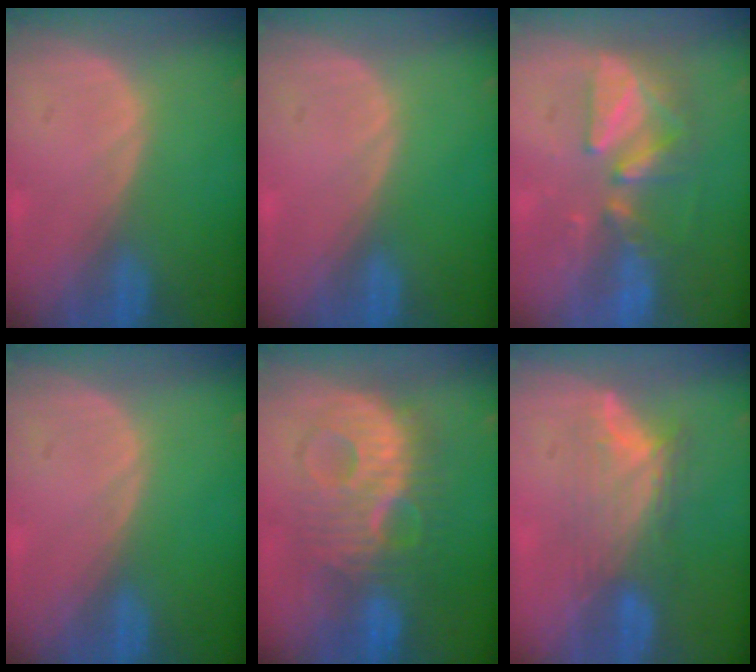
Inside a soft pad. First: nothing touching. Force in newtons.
{"total": 0.0}
{"total": 8.6, "press": 7.7, "slide": 3.8}
{"total": 0.0}
{"total": 10.1, "press": 10.1, "slide": 0.3}
{"total": 7.0, "press": 6.4, "slide": 2.8}